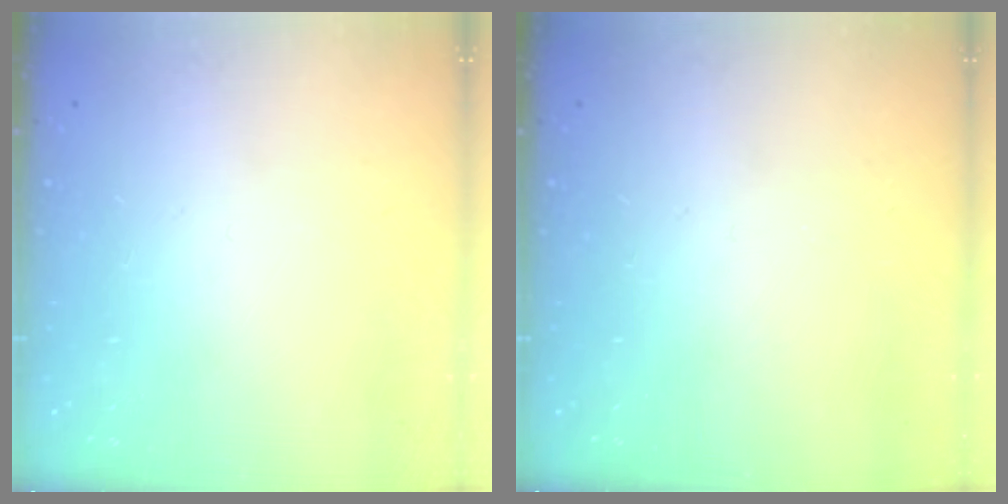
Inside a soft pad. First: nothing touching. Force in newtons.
{"total": 0.0}